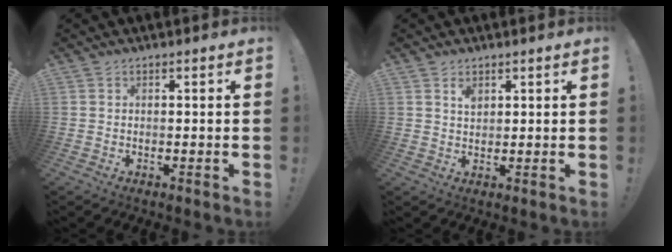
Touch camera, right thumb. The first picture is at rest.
{"total": 2.3, "force": [1.4, 1.3, 1.3], "torque": [-0.007, -0.010, 0.021]}